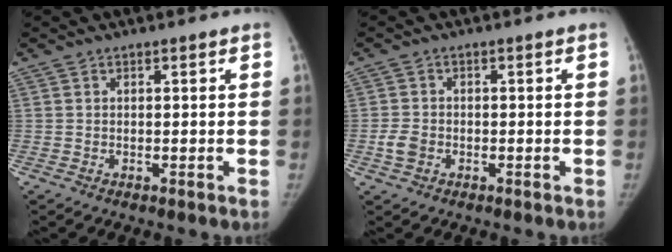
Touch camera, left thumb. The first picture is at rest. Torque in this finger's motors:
{"motor_torque": [0.24, 0.30, 0.06, -0.28, 0.03]}